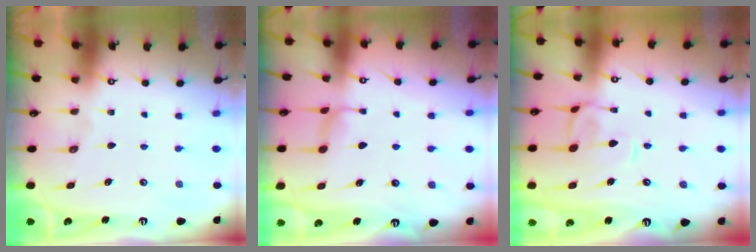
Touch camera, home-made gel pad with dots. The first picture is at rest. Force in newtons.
{"total": 2.0, "press": 1.9, "slide": 0.5}
{"total": 1.0, "press": 0.8, "slide": 0.6}